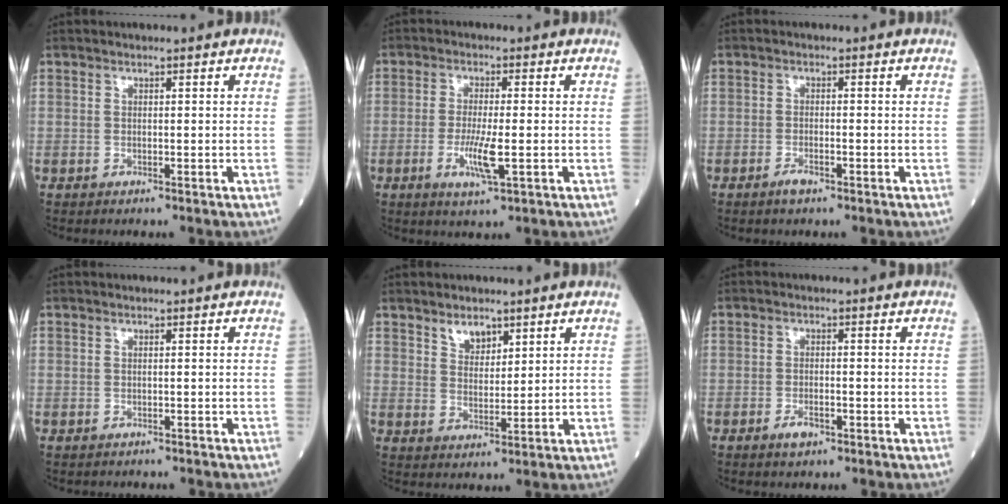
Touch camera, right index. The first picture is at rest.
{"total": 5.3, "force": [-1.5, 0.6, 5.1], "torque": [-0.102, -0.011, -0.024]}
{"total": 1.8, "force": [-1.2, 0.4, 1.2], "torque": [-0.025, -0.001, -0.021]}
{"total": 1.1, "force": [-0.9, 0.5, 0.1], "torque": [-0.007, 0.001, -0.013]}
{"total": 3.5, "force": [2.5, 1.8, 1.7], "torque": [-0.030, -0.002, 0.049]}
{"total": 2.3, "force": [-1.4, 0.9, 1.7], "torque": [-0.031, 0.000, -0.023]}